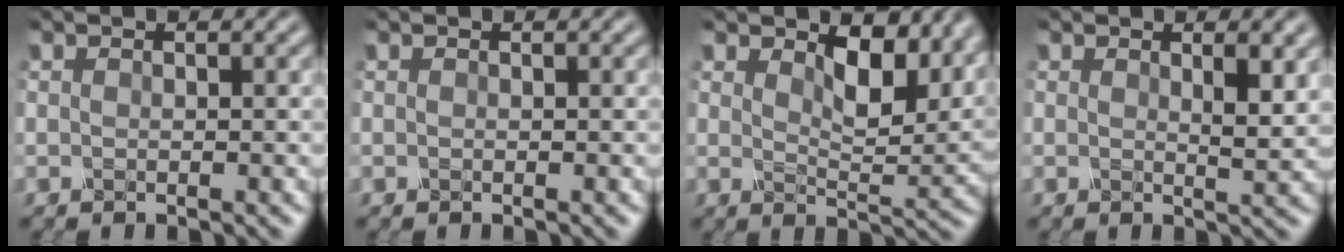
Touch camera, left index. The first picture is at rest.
{"total": 0.0}
{"total": 6.4, "force": [3.4, 2.9, 4.6], "torque": [-0.071, -0.008, 0.049]}
{"total": 2.4, "force": [1.0, 0.6, 2.1], "torque": [-0.025, -0.005, 0.017]}